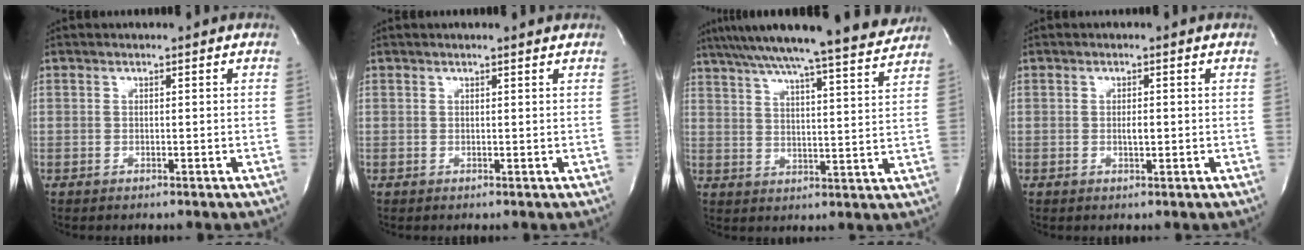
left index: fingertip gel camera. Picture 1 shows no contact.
{"total": 1.7, "force": [1.6, -0.1, 0.6], "torque": [-0.015, 0.007, 0.018]}
{"total": 19.5, "force": [17.4, -0.3, 8.7], "torque": [-0.145, -0.014, 0.242]}
{"total": 1.4, "force": [0.0, 0.4, 1.3], "torque": [-0.024, 0.000, 0.000]}